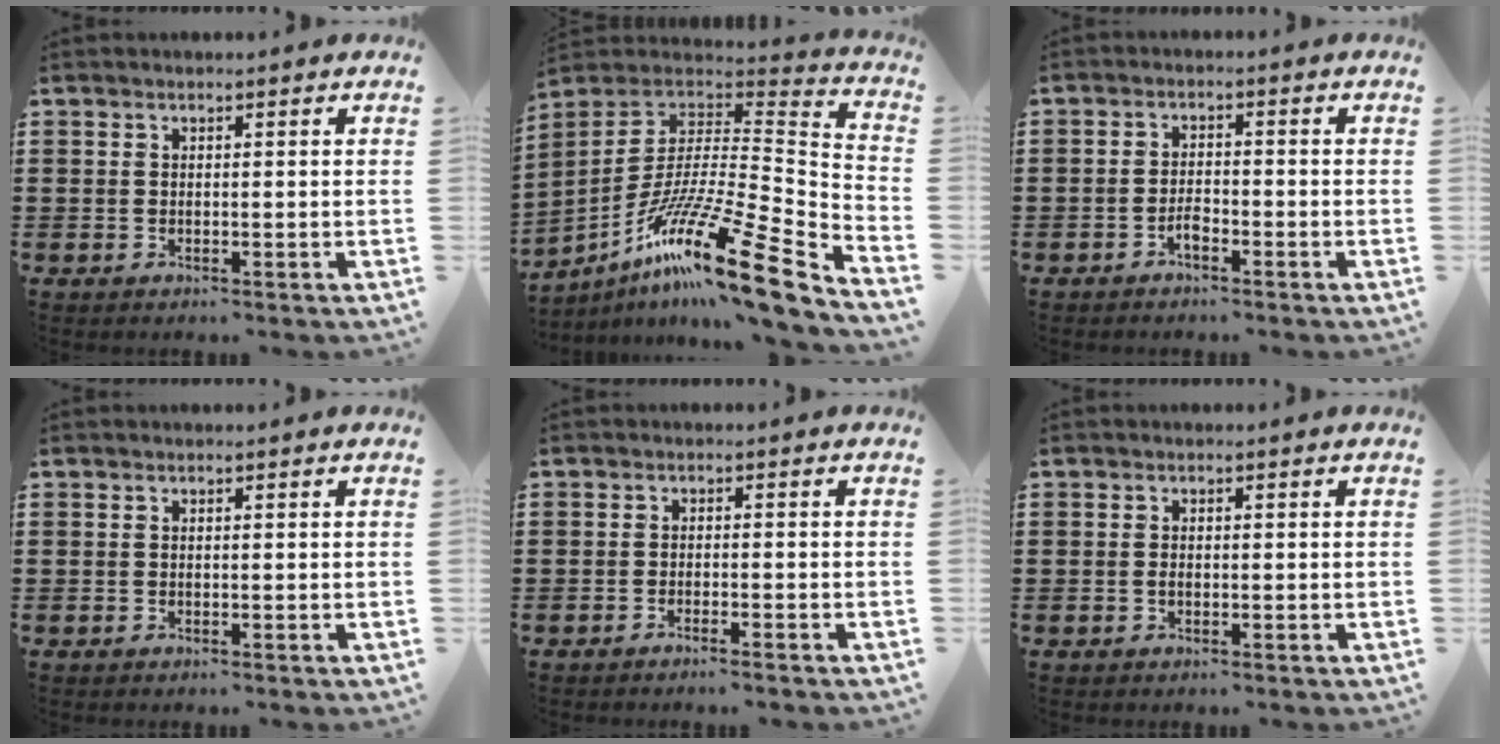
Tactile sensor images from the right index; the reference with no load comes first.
{"total": 19.9, "force": [-12.6, 2.5, 15.2], "torque": [-0.275, 0.019, -0.229]}
{"total": 2.1, "force": [-1.5, 0.7, 1.3], "torque": [-0.030, -0.002, -0.028]}
{"total": 0.0}
{"total": 1.3, "force": [-1.2, -0.2, 0.5], "torque": [-0.008, 0.001, -0.024]}
{"total": 0.8, "force": [-0.2, 0.4, 0.6], "torque": [-0.013, -0.001, -0.005]}